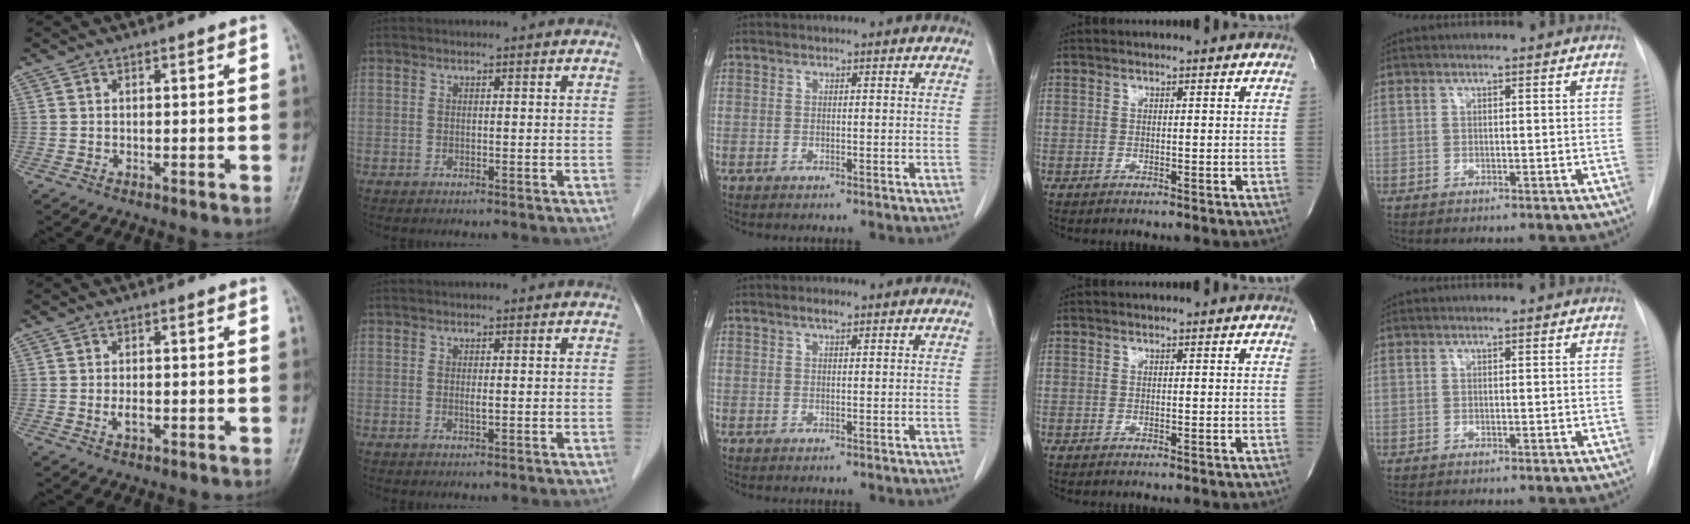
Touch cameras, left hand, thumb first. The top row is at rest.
{"thumb": {"total": 1.9, "force": [-0.4, 1.0, 1.6], "torque": [-0.027, 0.000, -0.006]}, "index": {"total": 0.7, "force": [0.2, 0.1, 0.7], "torque": [-0.017, -0.002, 0.003]}, "middle": {"total": 1.3, "force": [0.9, 0.3, 0.9], "torque": [-0.019, 0.002, 0.017]}}